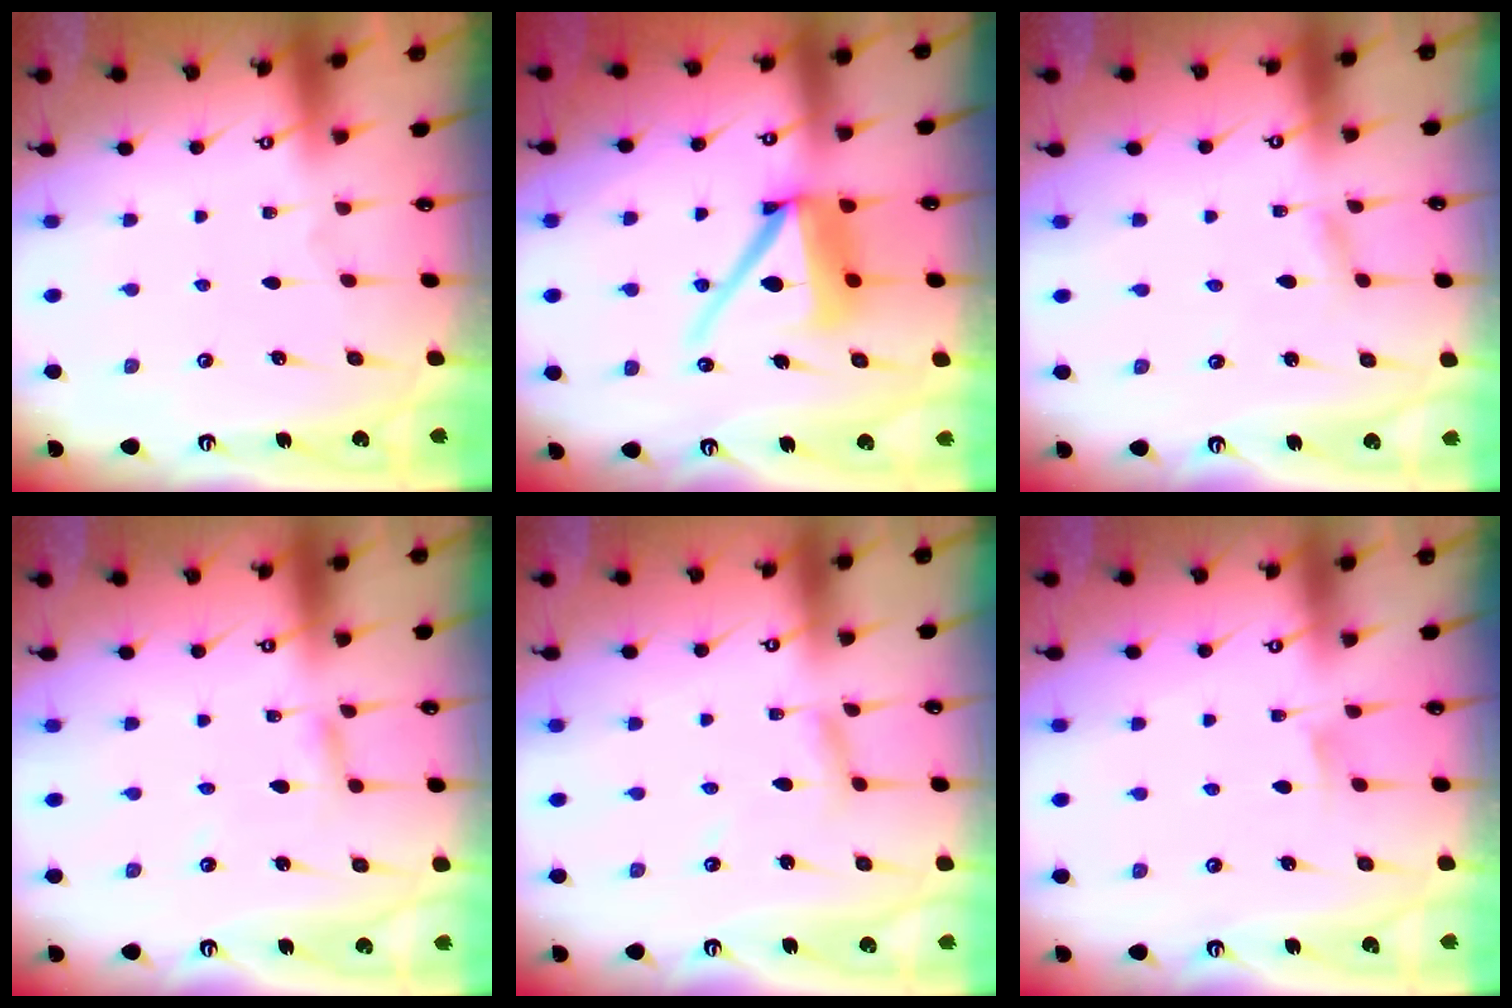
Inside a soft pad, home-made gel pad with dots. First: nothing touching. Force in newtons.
{"total": 12.9, "press": 12.8, "slide": 1.5}
{"total": 1.9, "press": 1.9, "slide": 0.1}
{"total": 3.0, "press": 3.0, "slide": 0.2}
{"total": 4.1, "press": 4.1, "slide": 0.4}
{"total": 4.7, "press": 4.6, "slide": 0.7}